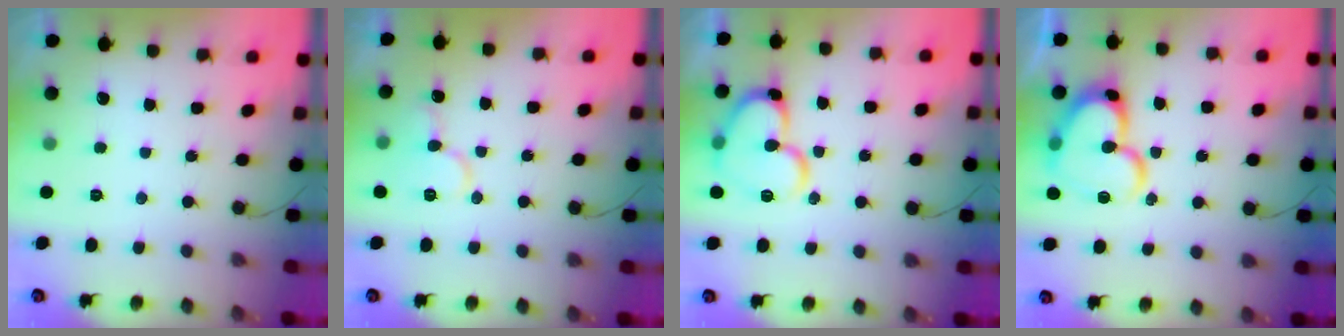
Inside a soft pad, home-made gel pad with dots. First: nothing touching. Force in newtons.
{"total": 10.2, "press": 10.1, "slide": 1.3}
{"total": 17.3, "press": 17.2, "slide": 1.6}
{"total": 19.1, "press": 19.0, "slide": 2.0}